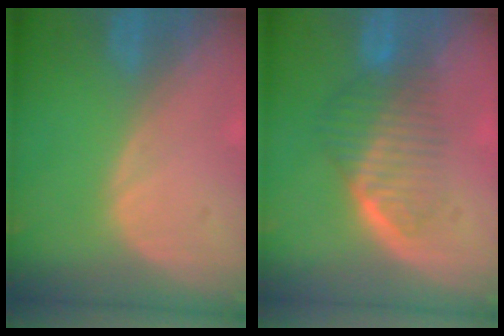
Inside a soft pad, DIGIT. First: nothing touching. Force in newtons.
{"total": 6.7, "press": 6.1, "slide": 2.8}